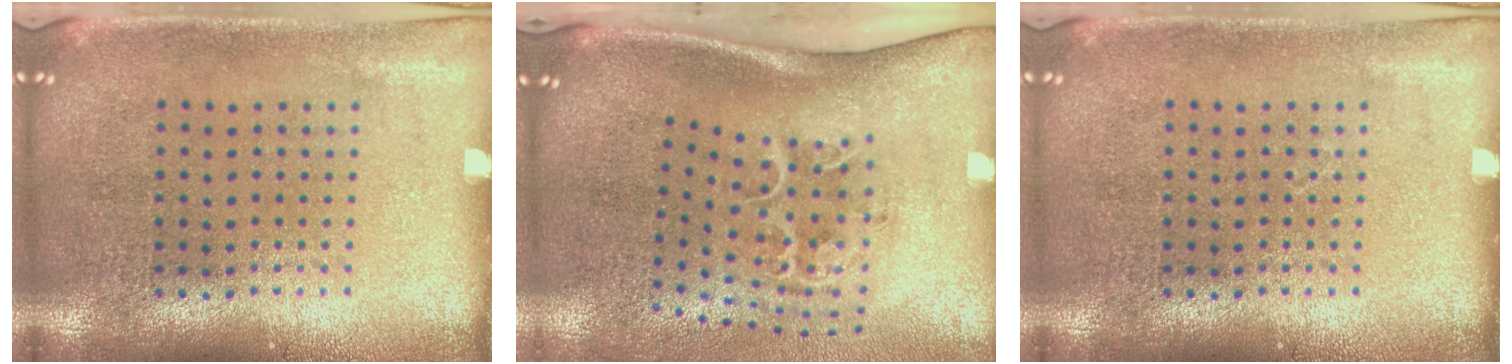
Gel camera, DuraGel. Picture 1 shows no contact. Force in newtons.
{"total": 2.2, "press": 1.4, "slide": 1.8}
{"total": 0.0}